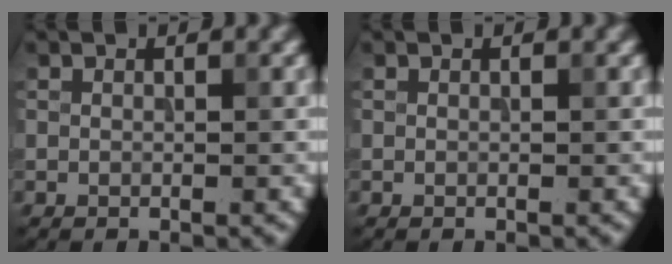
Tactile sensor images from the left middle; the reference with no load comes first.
{"total": 0.0}